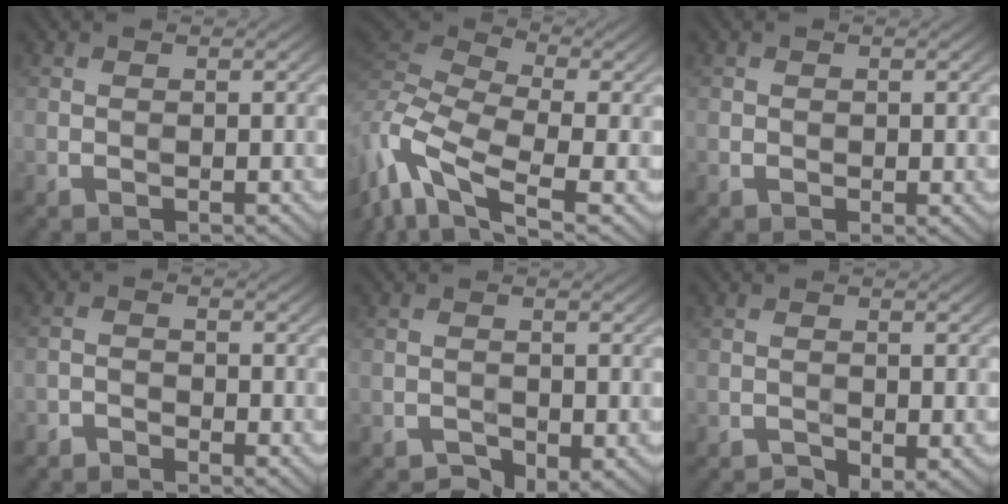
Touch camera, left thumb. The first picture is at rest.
{"total": 13.2, "force": [-5.4, 5.9, 10.5], "torque": [-0.270, -0.002, -0.105]}
{"total": 0.9, "force": [-0.2, 0.7, 0.6], "torque": [-0.006, -0.002, -0.002]}
{"total": 1.8, "force": [-1.7, 0.5, 0.6], "torque": [-0.013, -0.002, -0.037]}
{"total": 3.9, "force": [-3.0, 1.2, 2.1], "torque": [-0.032, -0.001, -0.042]}
{"total": 3.8, "force": [-2.7, 1.1, 2.5], "torque": [-0.037, -0.003, -0.036]}